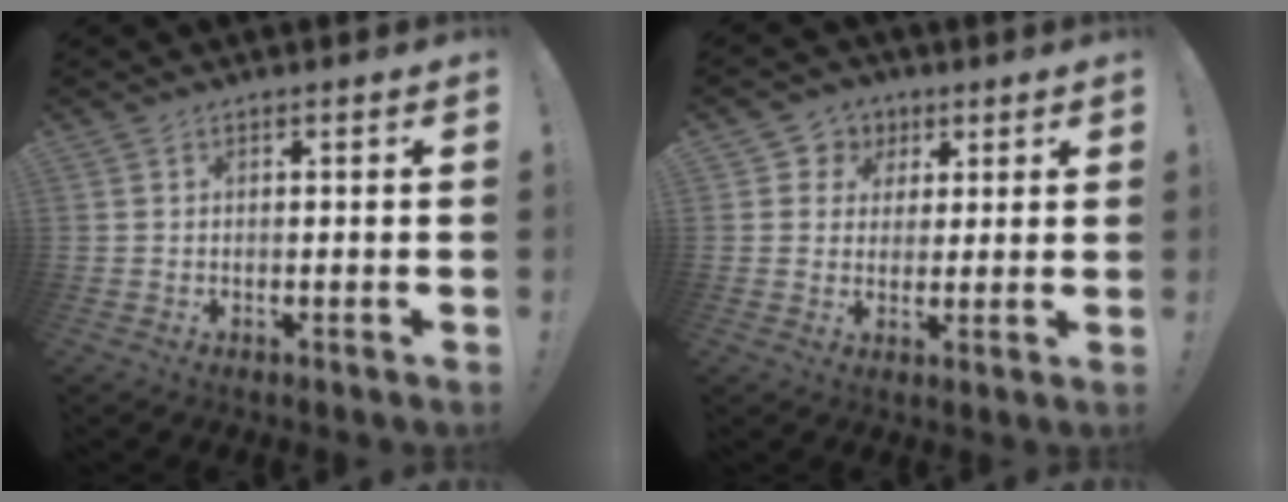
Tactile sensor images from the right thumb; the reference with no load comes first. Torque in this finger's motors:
{"motor_torque": [-0.17, 0.27, 0.40, -0.13, -0.01]}